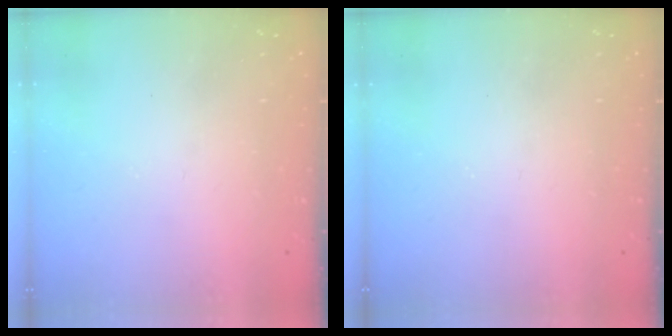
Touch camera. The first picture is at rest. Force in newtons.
{"total": 0.0}